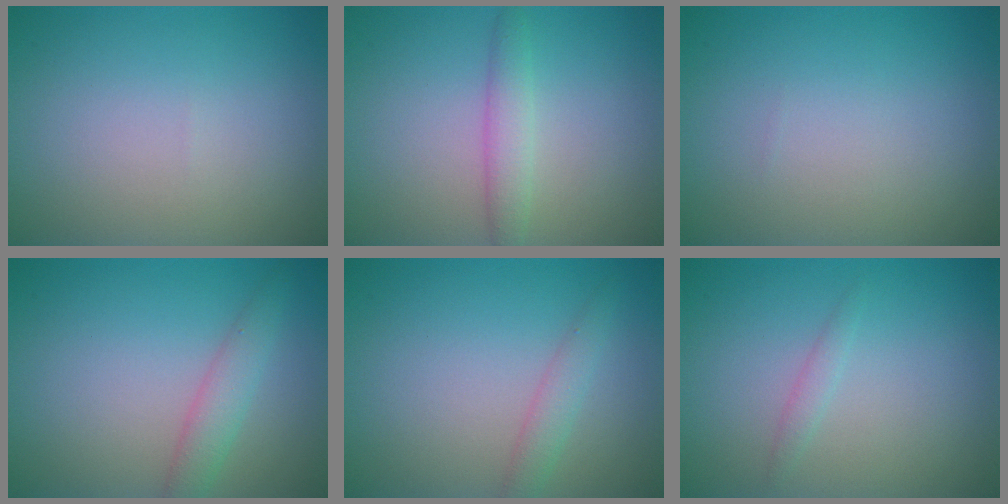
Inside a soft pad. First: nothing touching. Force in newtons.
{"total": 2.1, "press": 2.1, "slide": 0.1}
{"total": 0.0}
{"total": 2.4, "press": 2.4, "slide": 0.1}
{"total": 1.7, "press": 1.7, "slide": 0.1}
{"total": 0.9, "press": 0.9, "slide": 0.1}